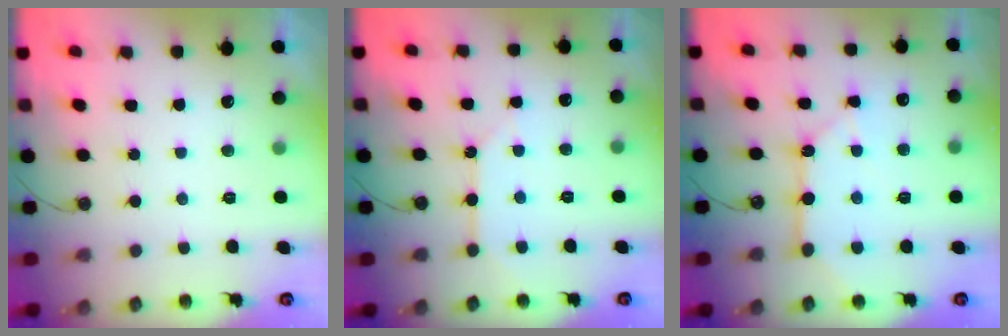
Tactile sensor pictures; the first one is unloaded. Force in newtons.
{"total": 4.6, "press": 4.6, "slide": 0.5}
{"total": 10.8, "press": 10.8, "slide": 0.6}